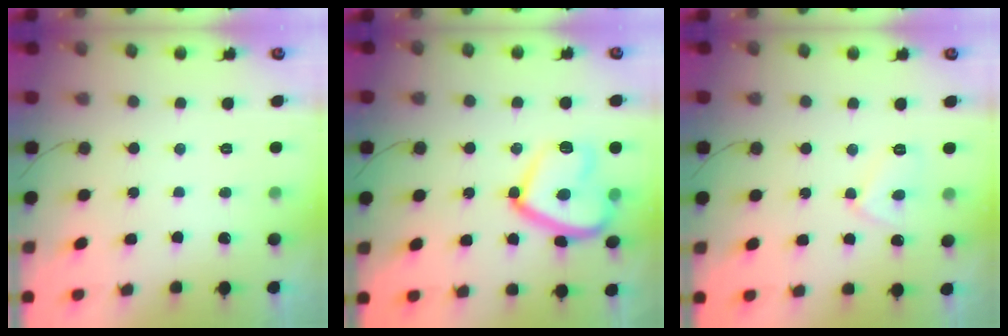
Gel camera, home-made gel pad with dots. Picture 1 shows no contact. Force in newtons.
{"total": 16.0, "press": 16.0, "slide": 0.7}
{"total": 6.5, "press": 6.4, "slide": 0.6}